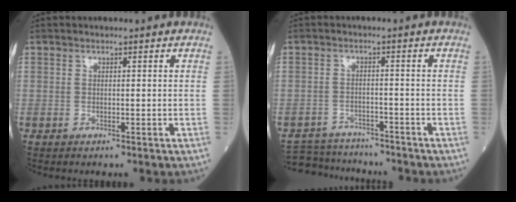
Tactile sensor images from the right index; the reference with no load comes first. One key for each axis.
{"total": 7.8, "fx": -7.5, "fy": 2.2, "fz": 0.8, "tx": -0.010, "ty": 0.005, "tz": -0.116}